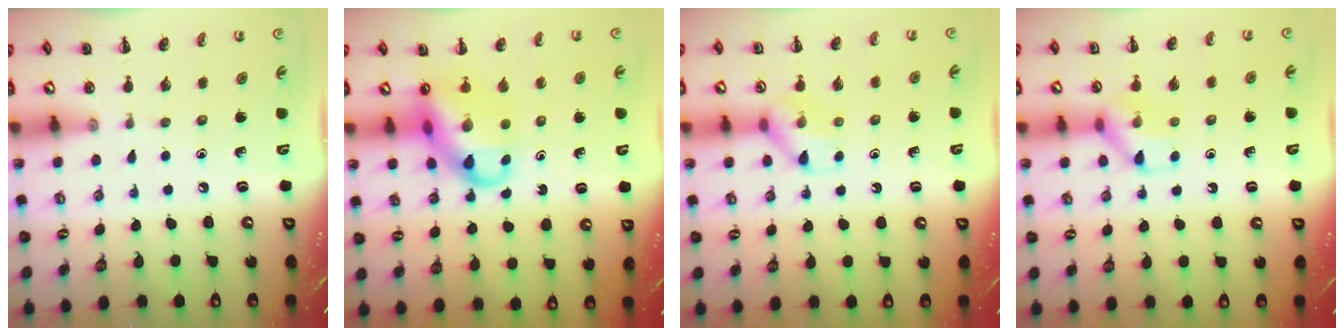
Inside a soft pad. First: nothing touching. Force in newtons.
{"total": 12.1, "press": 11.6, "slide": 3.1}
{"total": 8.9, "press": 8.9, "slide": 0.5}
{"total": 10.4, "press": 10.3, "slide": 0.8}